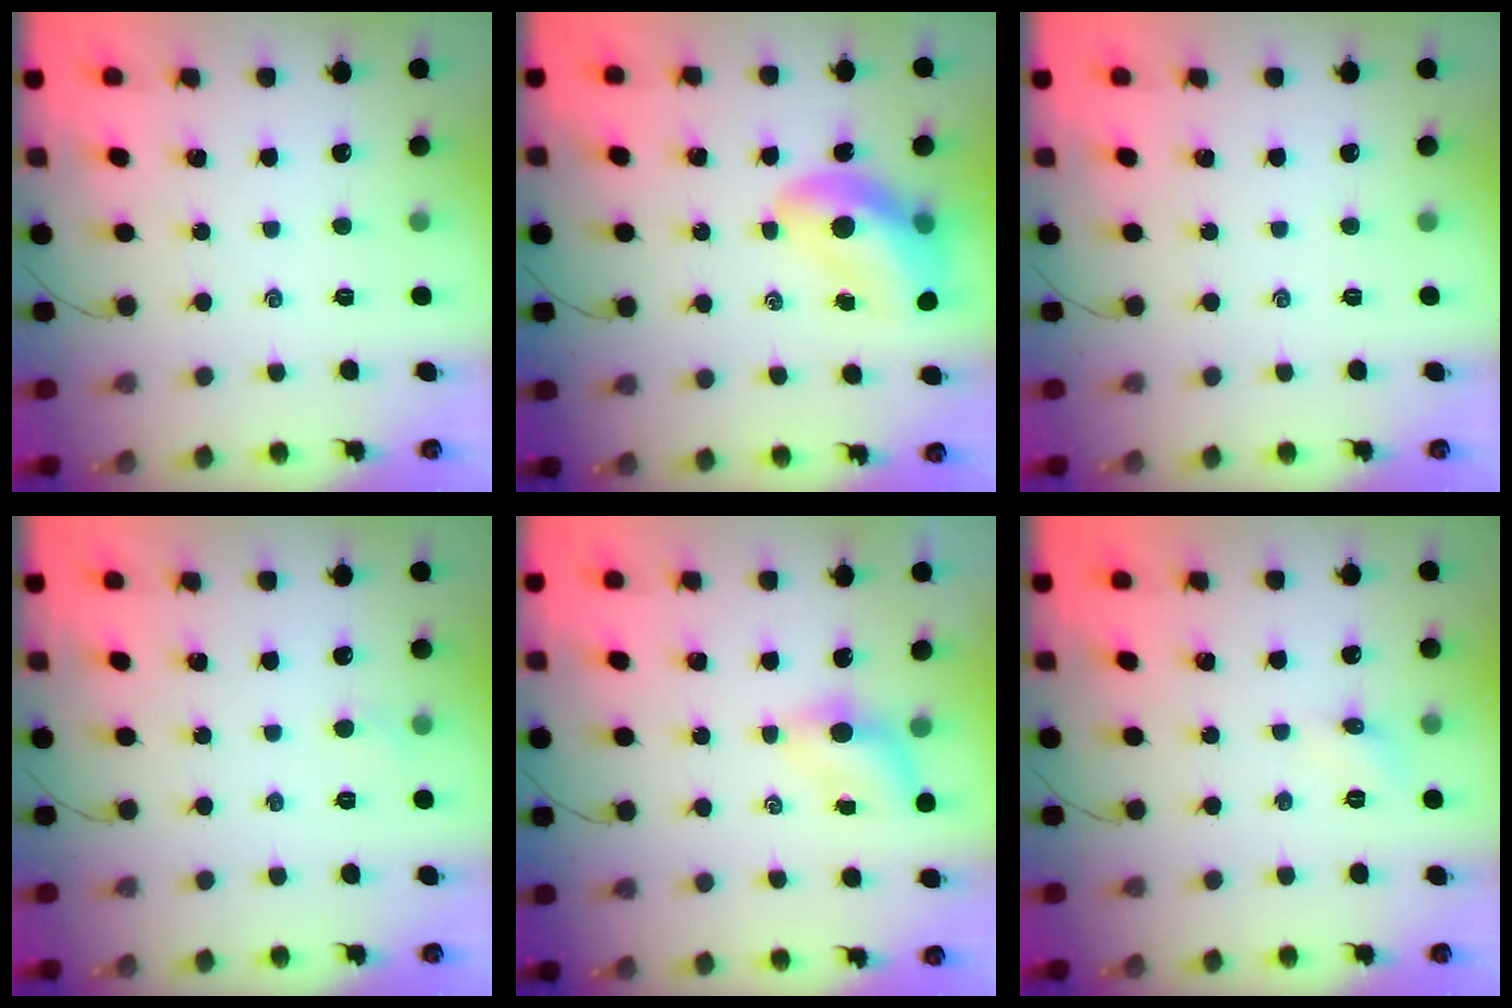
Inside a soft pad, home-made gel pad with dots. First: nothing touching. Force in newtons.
{"total": 11.9, "press": 11.4, "slide": 3.5}
{"total": 0.0}
{"total": 2.7, "press": 2.5, "slide": 0.9}
{"total": 4.0, "press": 3.9, "slide": 1.0}
{"total": 4.3, "press": 4.0, "slide": 1.4}